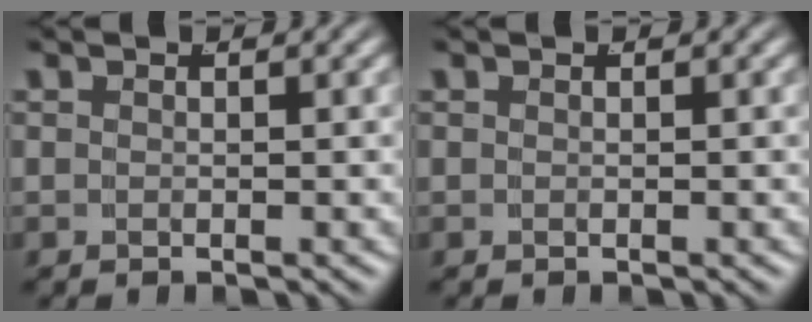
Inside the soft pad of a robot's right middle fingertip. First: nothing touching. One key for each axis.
{"total": 0.0}